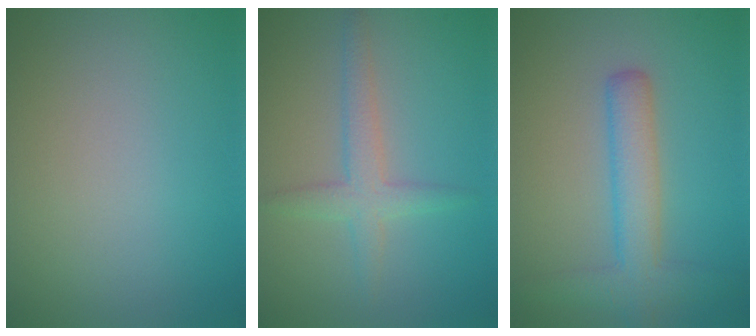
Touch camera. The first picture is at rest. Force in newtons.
{"total": 2.7, "press": 2.7, "slide": 0.2}
{"total": 4.4, "press": 4.4, "slide": 0.1}